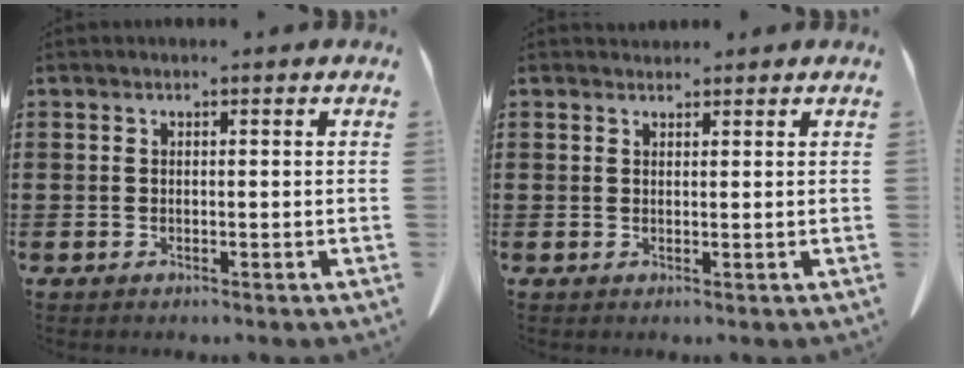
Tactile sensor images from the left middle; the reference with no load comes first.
{"total": 1.1, "force": [1.0, 0.4, 0.0], "torque": [-0.003, 0.001, 0.018]}